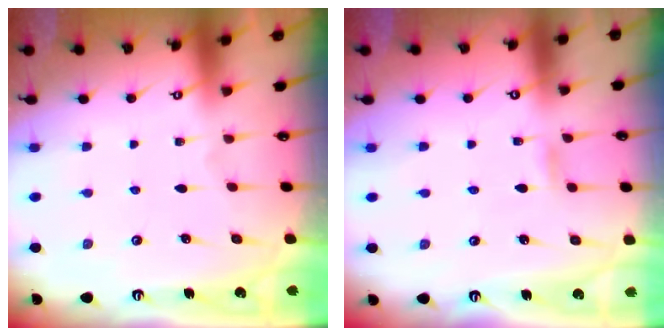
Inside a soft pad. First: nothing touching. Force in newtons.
{"total": 4.6, "press": 4.6, "slide": 0.5}